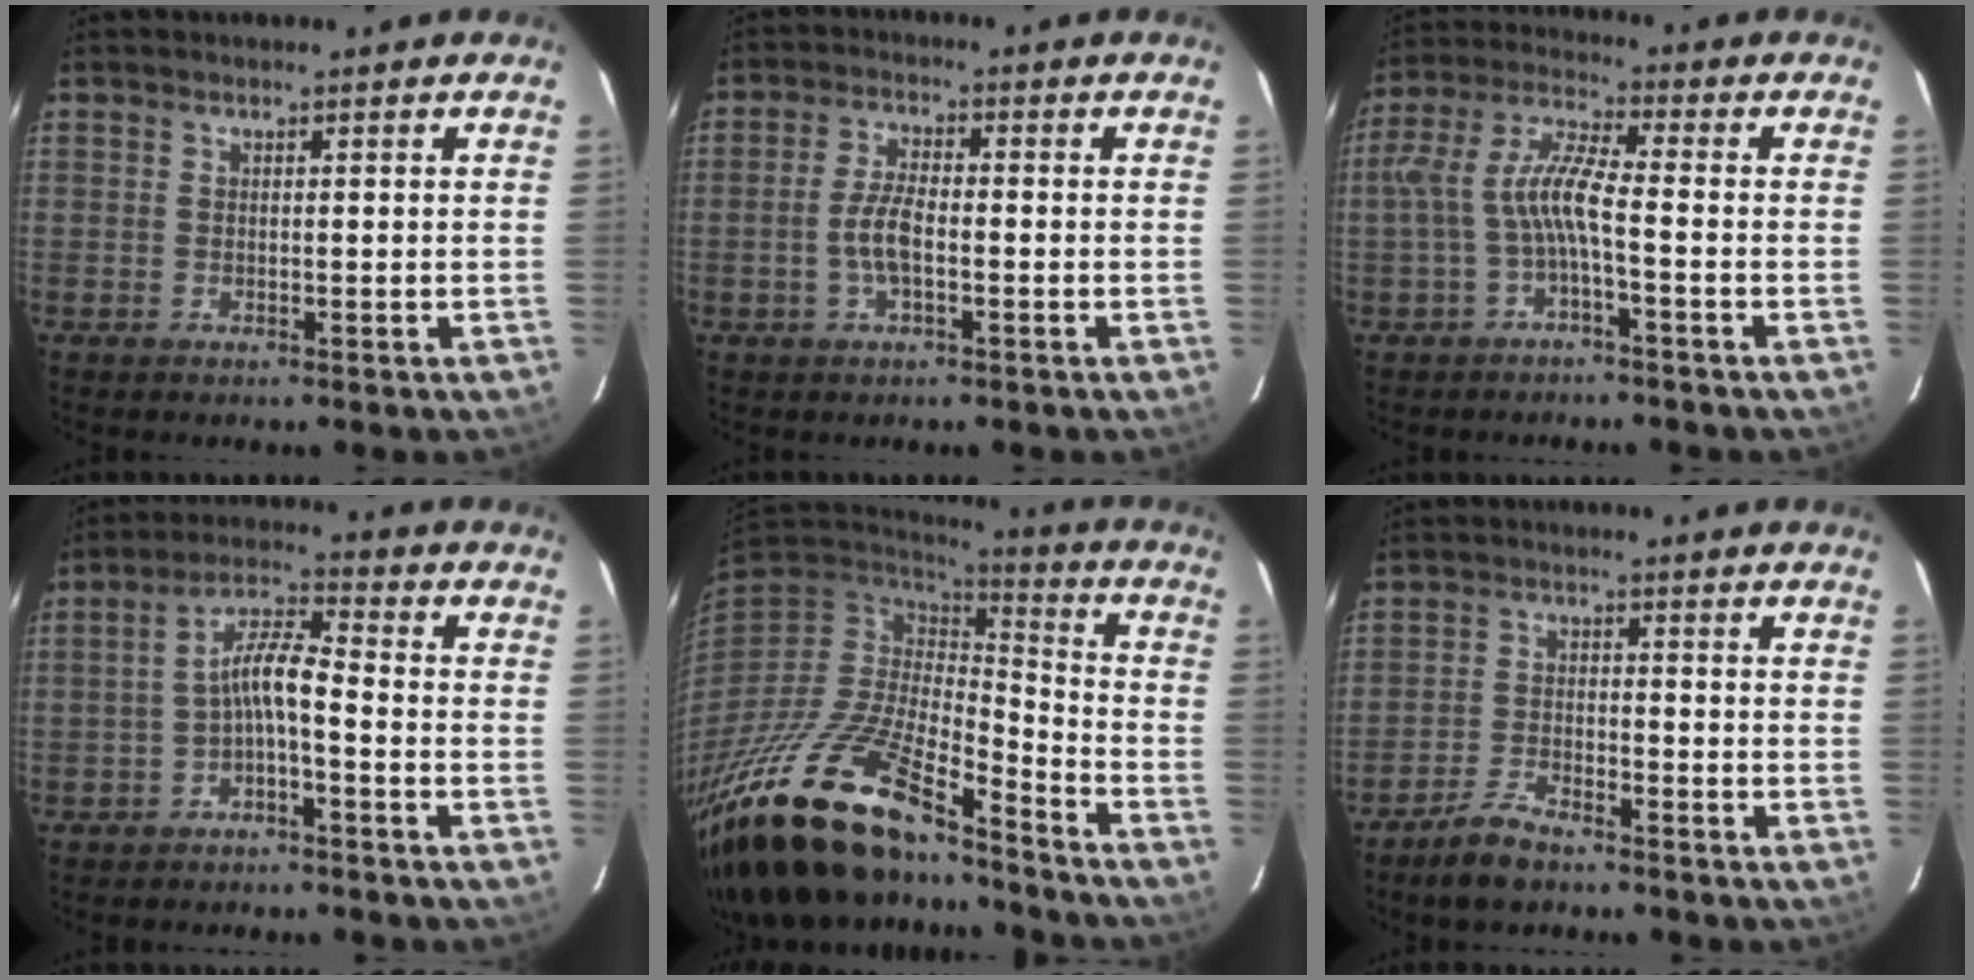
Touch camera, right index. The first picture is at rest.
{"total": 5.1, "force": [-1.5, 1.7, 4.6], "torque": [-0.098, 0.003, -0.029]}
{"total": 7.8, "force": [-2.2, 1.2, 7.3], "torque": [-0.172, 0.013, -0.039]}
{"total": 5.7, "force": [-2.5, 1.0, 5.0], "torque": [-0.112, 0.018, -0.046]}
{"total": 27.3, "force": [-19.8, 7.9, 17.0], "torque": [-0.335, -0.055, -0.350]}
{"total": 5.8, "force": [-4.9, 1.6, 2.6], "torque": [-0.073, 0.000, -0.094]}